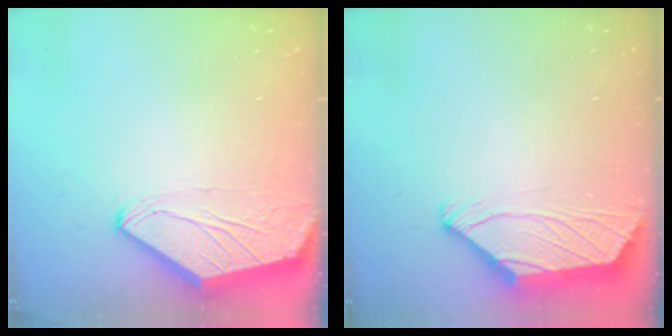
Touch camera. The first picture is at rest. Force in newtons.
{"total": 2.0, "press": 1.9, "slide": 0.7}